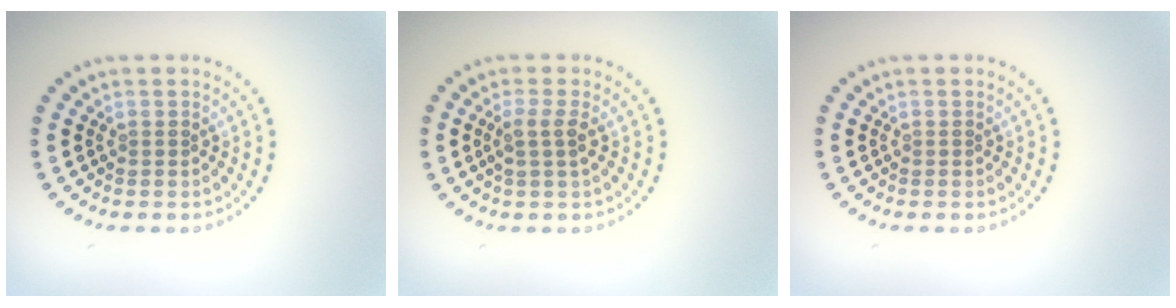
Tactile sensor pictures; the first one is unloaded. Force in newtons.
{"total": 1.7, "press": 1.3, "slide": 1.0}
{"total": 0.0}